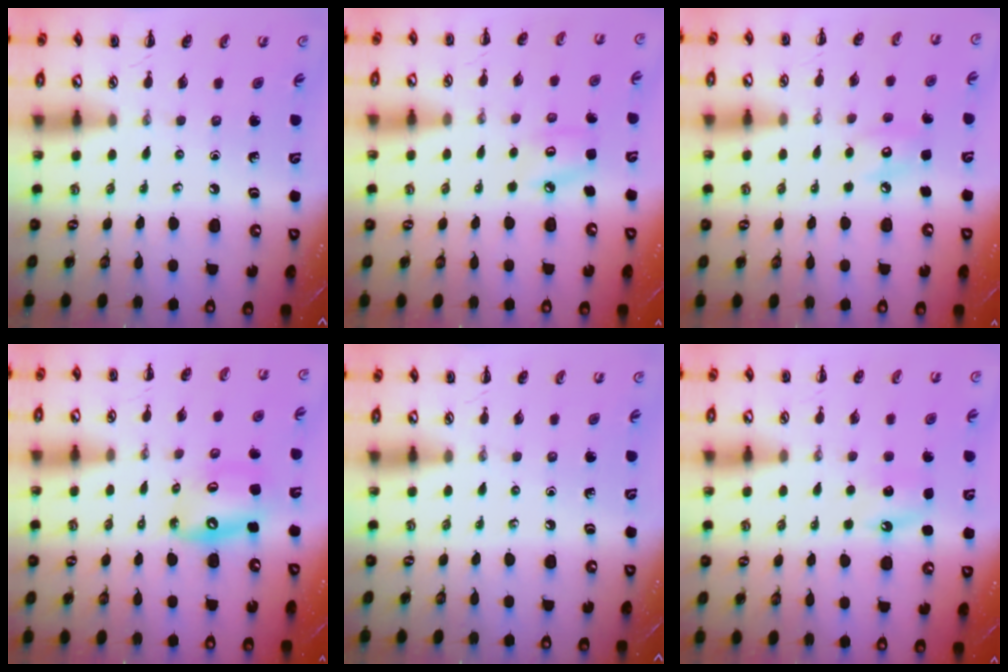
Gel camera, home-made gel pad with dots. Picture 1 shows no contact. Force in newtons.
{"total": 4.4, "press": 4.3, "slide": 1.0}
{"total": 6.2, "press": 6.1, "slide": 1.1}
{"total": 10.1, "press": 9.8, "slide": 2.6}
{"total": 0.0}
{"total": 4.8, "press": 4.7, "slide": 1.2}